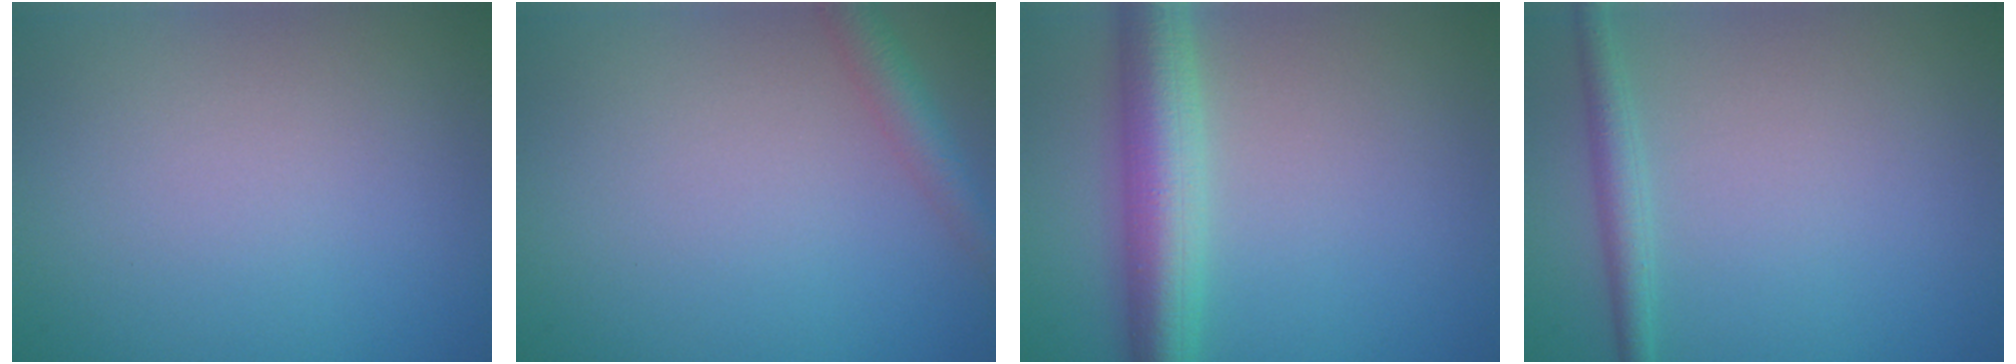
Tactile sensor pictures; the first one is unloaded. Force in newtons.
{"total": 2.5, "press": 2.5, "slide": 0.1}
{"total": 6.1, "press": 6.1, "slide": 0.1}
{"total": 2.1, "press": 2.1, "slide": 0.0}